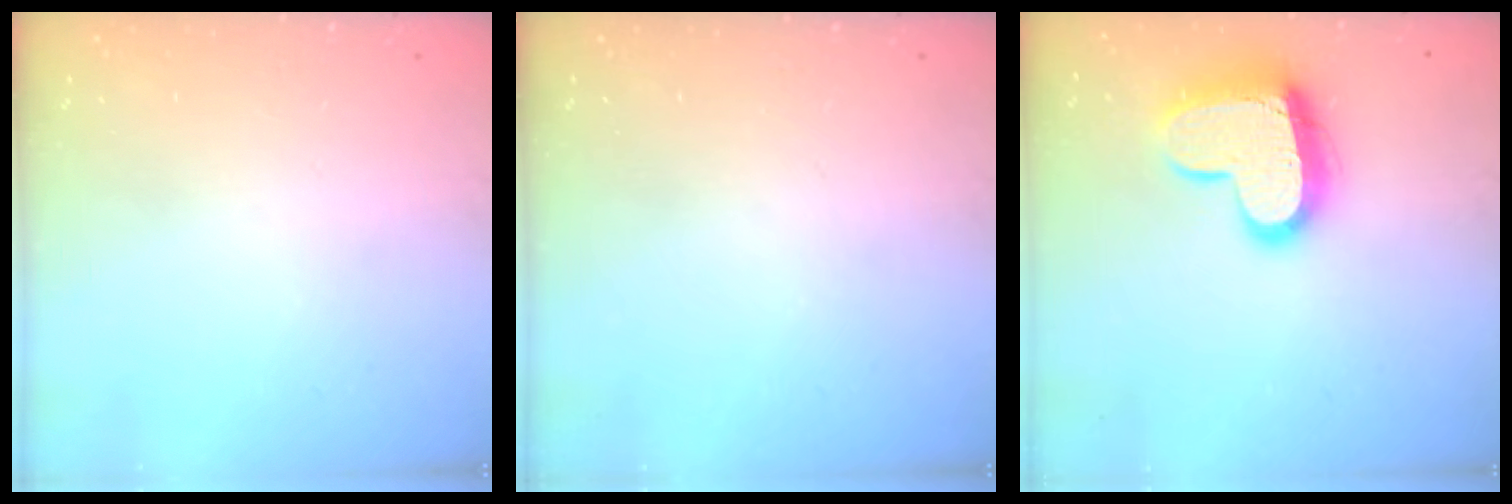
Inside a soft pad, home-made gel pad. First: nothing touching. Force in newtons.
{"total": 0.0}
{"total": 16.6, "press": 16.5, "slide": 1.4}